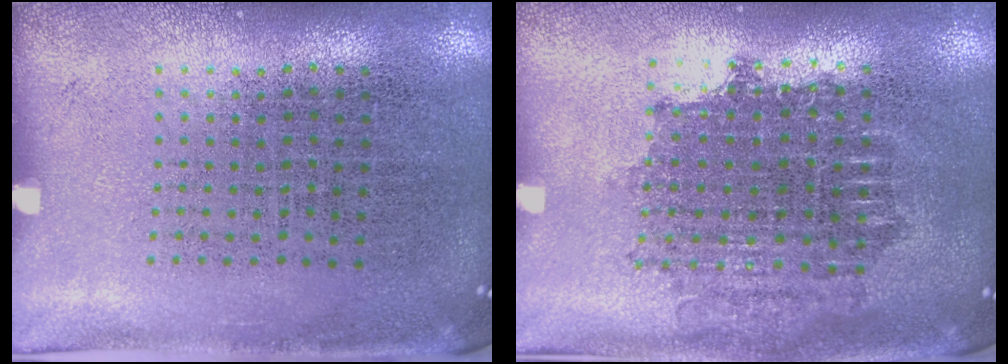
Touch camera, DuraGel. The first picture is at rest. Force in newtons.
{"total": 1.7, "press": 1.4, "slide": 1.0}